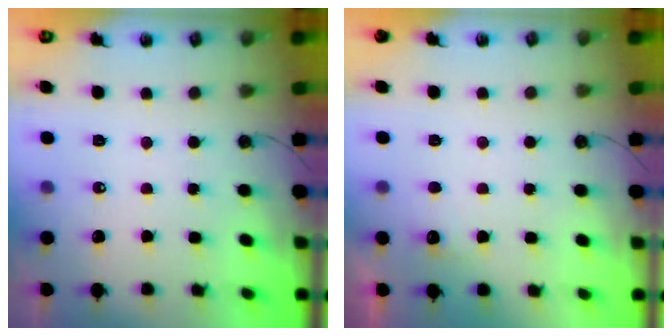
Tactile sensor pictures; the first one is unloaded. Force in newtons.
{"total": 4.5, "press": 4.3, "slide": 1.2}